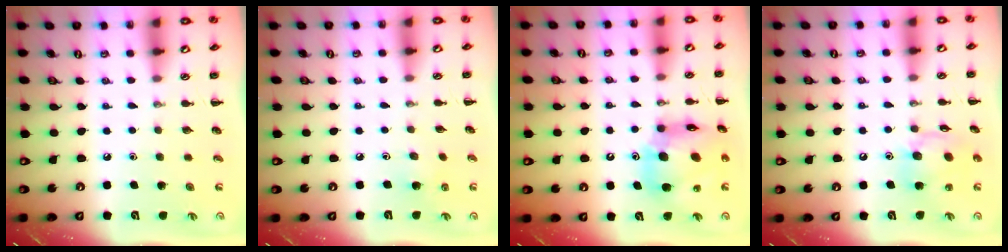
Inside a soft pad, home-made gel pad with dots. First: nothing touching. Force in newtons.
{"total": 3.8, "press": 3.6, "slide": 1.2}
{"total": 15.2, "press": 14.4, "slide": 4.8}
{"total": 12.9, "press": 12.6, "slide": 2.9}